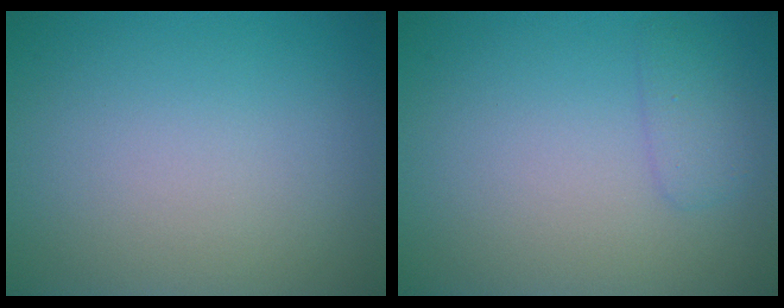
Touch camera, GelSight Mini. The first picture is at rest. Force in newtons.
{"total": 1.5, "press": 1.5, "slide": 0.1}